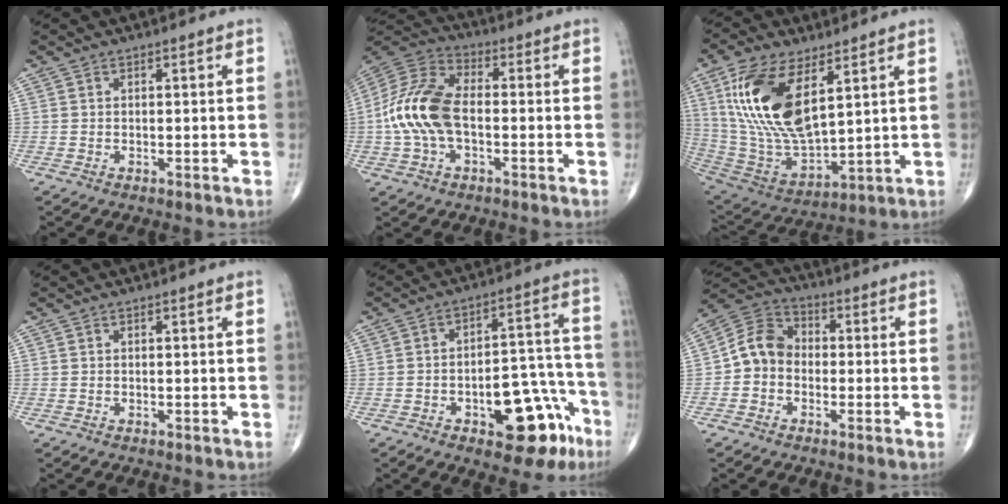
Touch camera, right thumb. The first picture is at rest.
{"total": 14.6, "force": [-1.6, 8.4, 11.9], "torque": [-0.253, 0.034, -0.036]}
{"total": 20.2, "force": [7.3, 9.3, 16.3], "torque": [-0.318, -0.030, 0.151]}
{"total": 0.0}
{"total": 15.7, "force": [-7.5, 7.4, 11.7], "torque": [-0.109, 0.065, -0.091]}
{"total": 8.1, "force": [-1.3, 6.7, 4.3], "torque": [-0.065, 0.035, -0.042]}